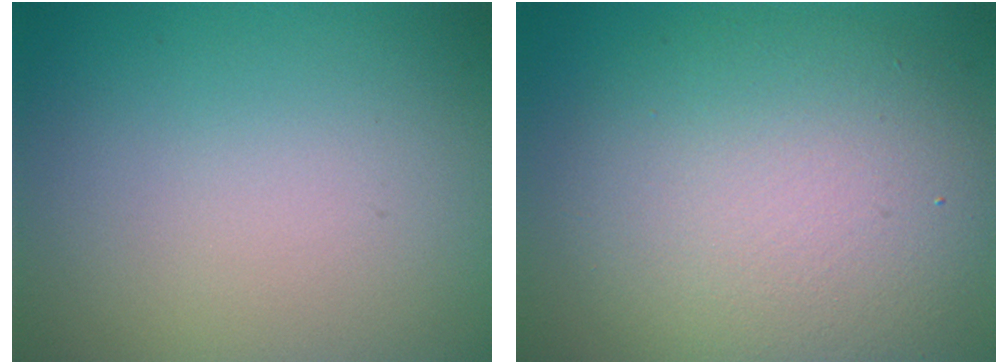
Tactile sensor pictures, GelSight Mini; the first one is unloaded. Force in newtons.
{"total": 8.8, "press": 8.8, "slide": 0.7}